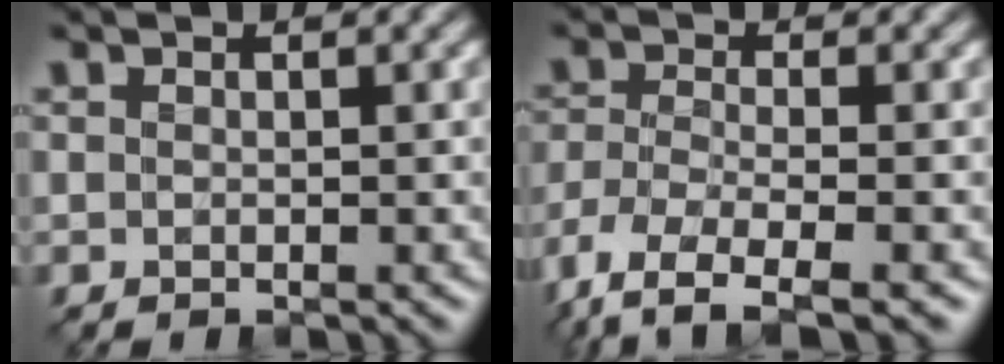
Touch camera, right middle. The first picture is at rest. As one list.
[{"total": 6.4, "force": [-4.8, 1.5, 4.0], "torque": [-0.084, -0.016, -0.100]}]